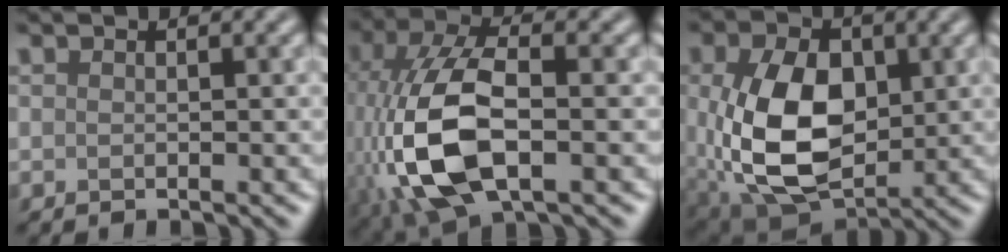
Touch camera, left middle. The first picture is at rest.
{"total": 11.6, "force": [-2.5, 5.8, 9.8], "torque": [-0.232, -0.002, -0.051]}
{"total": 10.8, "force": [0.0, 7.1, 8.1], "torque": [-0.180, -0.006, 0.007]}